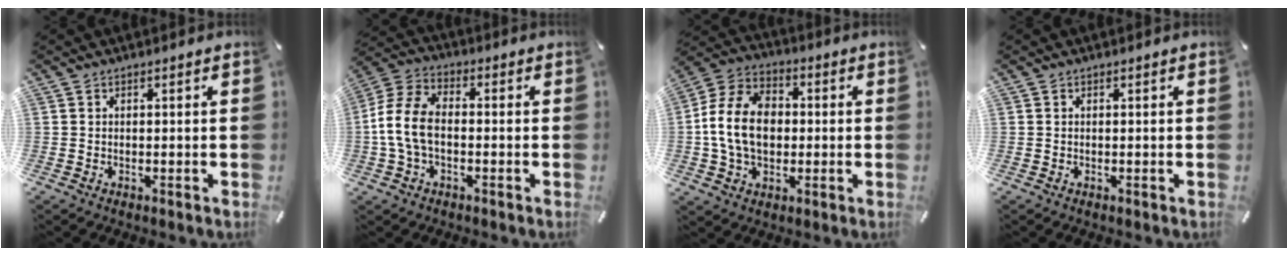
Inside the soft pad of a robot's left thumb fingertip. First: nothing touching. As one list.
[{"total": 10.0, "force": [-1.8, 6.4, 7.4], "torque": [-0.167, 0.008, -0.034]}, {"total": 13.7, "force": [-0.8, 10.2, 9.0], "torque": [-0.210, 0.019, -0.014]}, {"total": 0.0}]